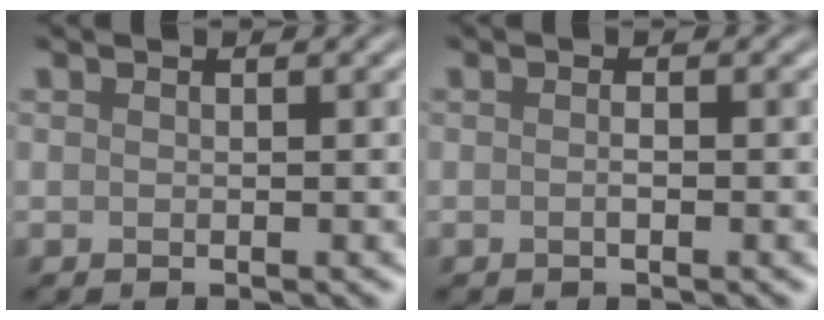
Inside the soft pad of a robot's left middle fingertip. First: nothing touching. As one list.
[{"total": 0.9, "force": [-0.2, 0.2, 0.9], "torque": [-0.014, -0.001, -0.003]}]